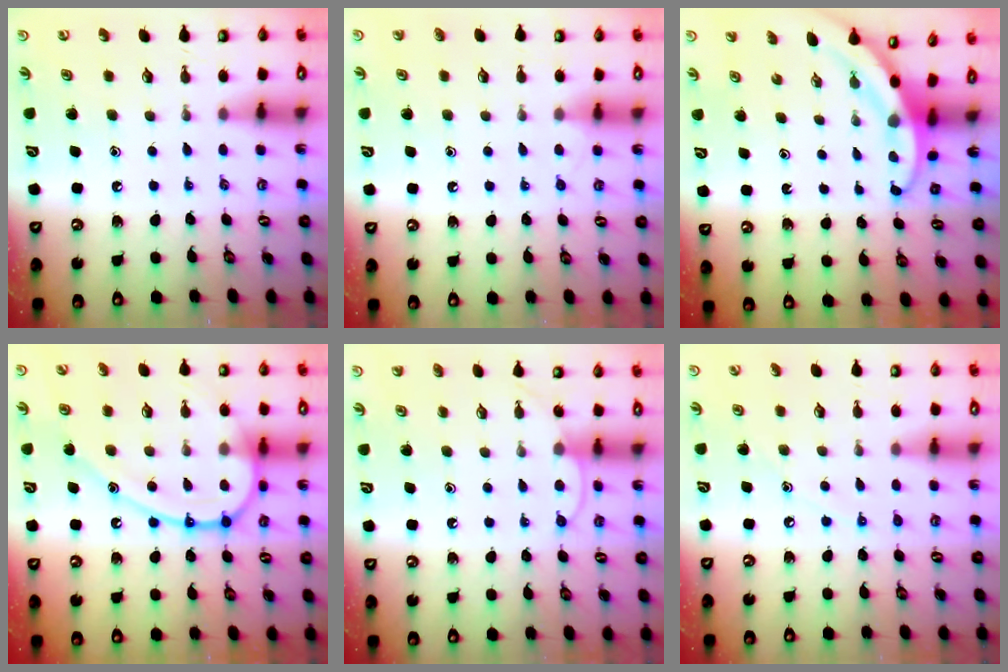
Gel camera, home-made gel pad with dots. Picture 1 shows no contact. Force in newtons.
{"total": 2.6, "press": 2.5, "slide": 0.3}
{"total": 3.3, "press": 3.3, "slide": 0.1}
{"total": 17.3, "press": 17.2, "slide": 1.7}
{"total": 8.2, "press": 8.2, "slide": 0.5}
{"total": 5.9, "press": 5.8, "slide": 0.8}